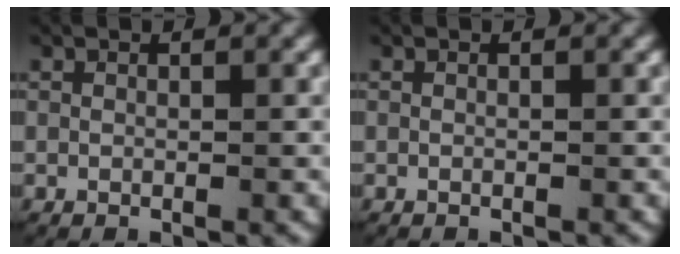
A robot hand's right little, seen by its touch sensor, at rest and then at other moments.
{"total": 0.0}